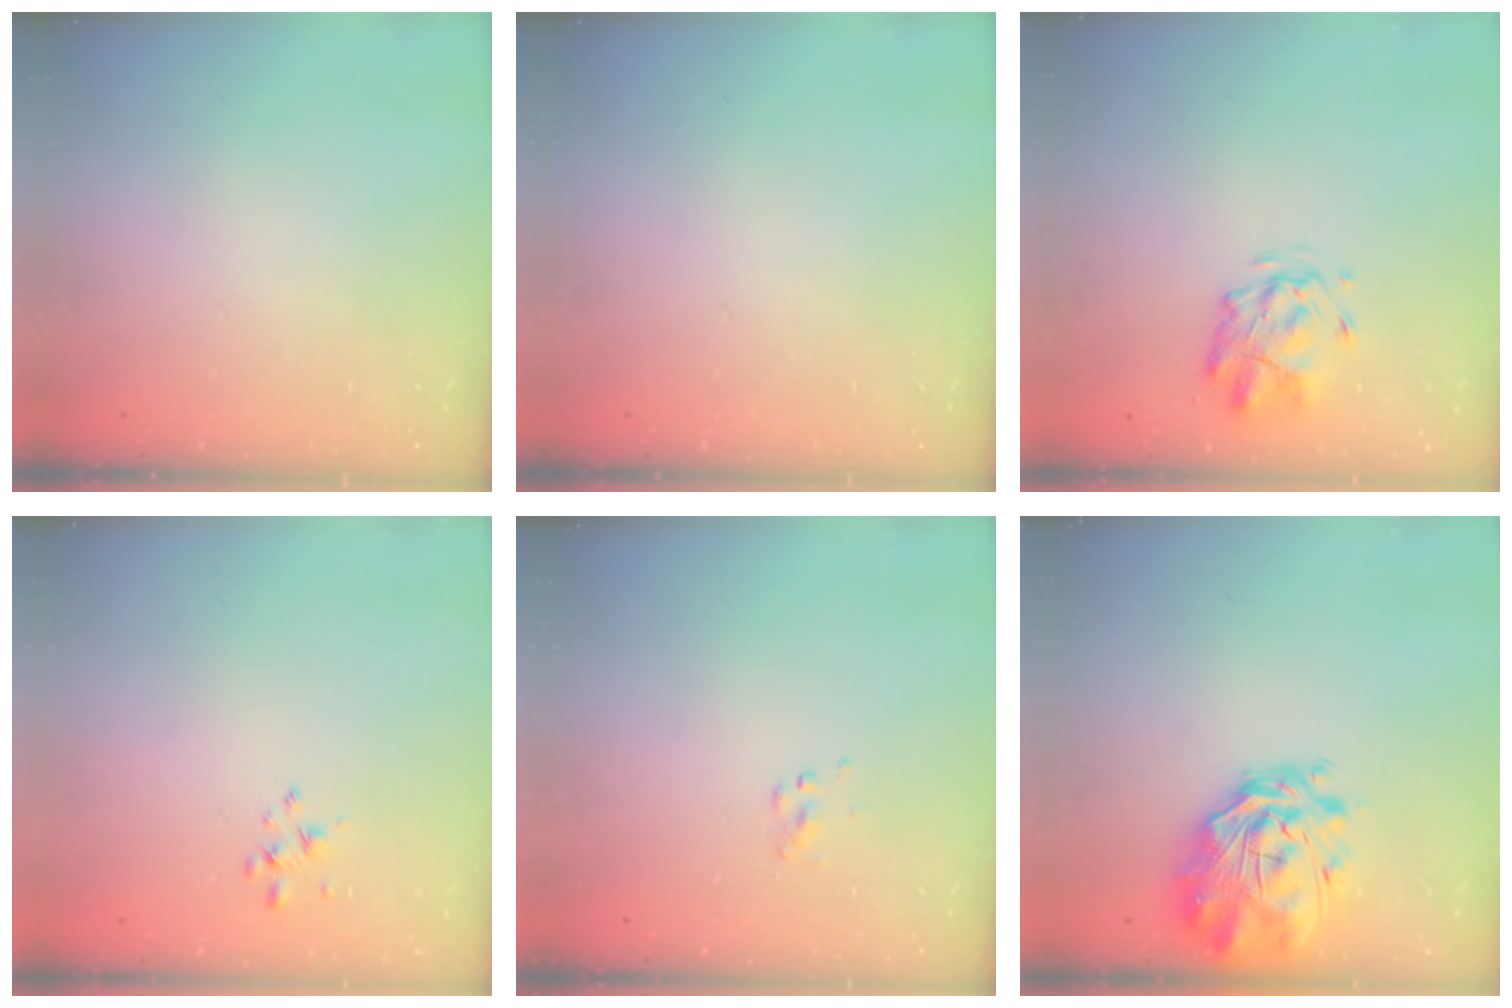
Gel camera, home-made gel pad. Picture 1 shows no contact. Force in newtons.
{"total": 0.0}
{"total": 2.9, "press": 2.5, "slide": 1.5}
{"total": 2.6, "press": 2.5, "slide": 0.8}
{"total": 1.5, "press": 1.5, "slide": 0.2}
{"total": 3.5, "press": 3.1, "slide": 1.5}